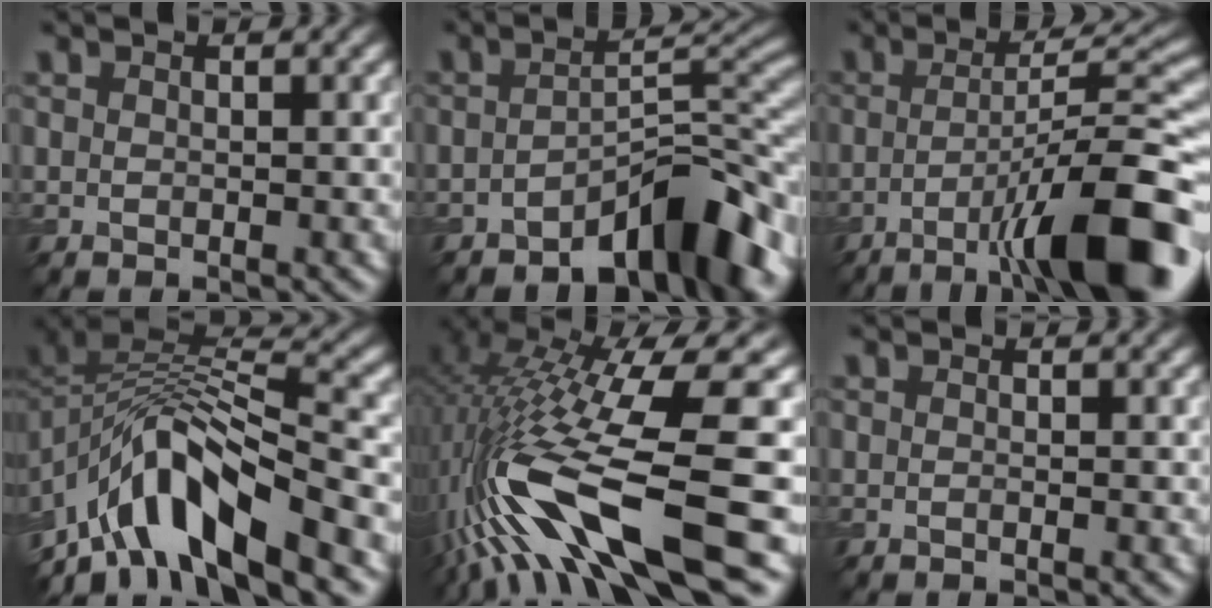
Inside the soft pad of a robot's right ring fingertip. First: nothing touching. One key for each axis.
{"total": 7.1, "fx": -4.6, "fy": 2.3, "fz": 5.0, "tx": -0.059, "ty": 0.017, "tz": -0.071}
{"total": 12.6, "fx": -5.7, "fy": 2.4, "fz": 10.9, "tx": -0.159, "ty": 0.010, "tz": -0.085}
{"total": 10.0, "fx": -5.1, "fy": 4.5, "fz": 7.3, "tx": -0.123, "ty": 0.018, "tz": -0.089}
{"total": 14.0, "fx": -2.6, "fy": 3.7, "fz": 13.2, "tx": -0.273, "ty": -0.004, "tz": -0.021}
{"total": 0.6, "fx": -0.1, "fy": 0.3, "fz": 0.5, "tx": 0.008, "ty": -0.001, "tz": -0.010}